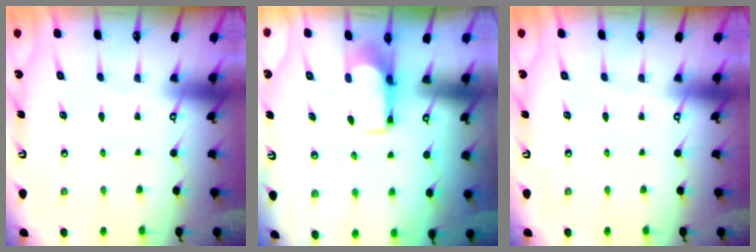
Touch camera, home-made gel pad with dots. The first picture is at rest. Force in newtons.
{"total": 2.0, "press": 2.0, "slide": 0.2}
{"total": 0.0}